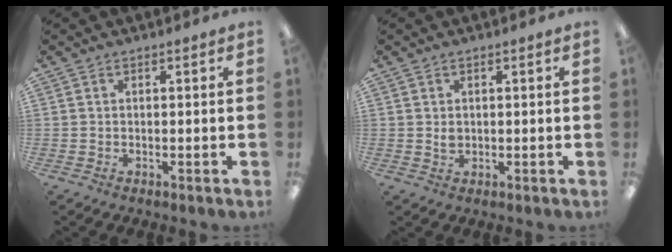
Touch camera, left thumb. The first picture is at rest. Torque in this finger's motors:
{"motor_torque": [-0.19, 0.07, 0.09, -0.08, 0.00]}